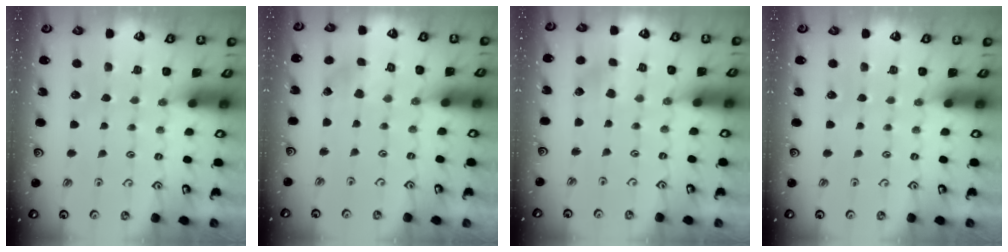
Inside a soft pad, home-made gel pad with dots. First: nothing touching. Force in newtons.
{"total": 2.5, "press": 2.5, "slide": 0.3}
{"total": 2.7, "press": 2.6, "slide": 0.4}
{"total": 0.0}